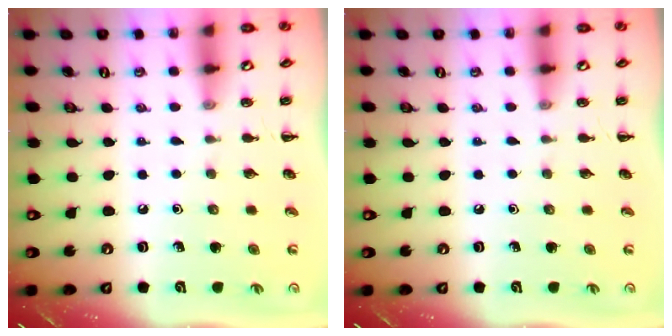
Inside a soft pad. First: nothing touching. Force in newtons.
{"total": 0.0}